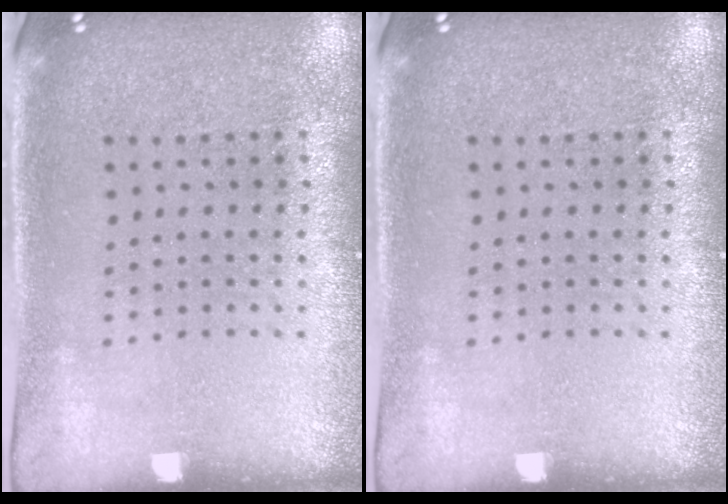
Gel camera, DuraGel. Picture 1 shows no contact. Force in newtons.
{"total": 0.0}